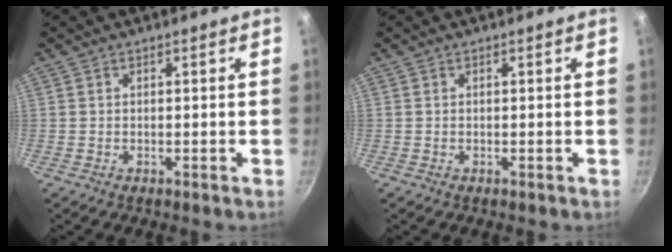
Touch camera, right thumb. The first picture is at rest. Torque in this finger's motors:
{"motor_torque": [-0.34, 0.00, -0.16, 0.37, 0.04]}